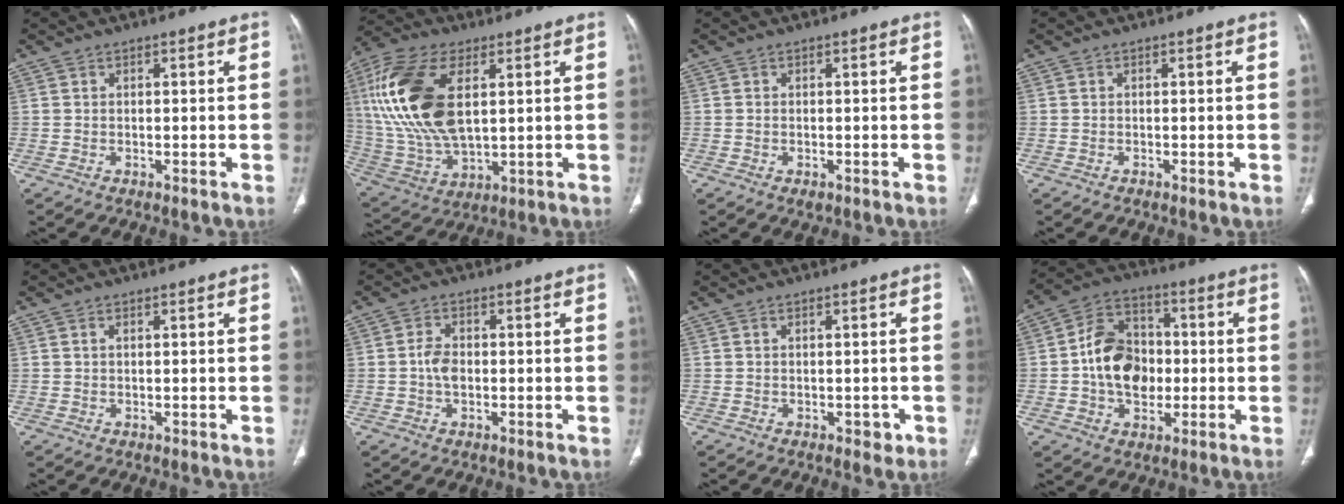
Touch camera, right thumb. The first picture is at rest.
{"total": 21.3, "force": [4.9, 11.0, 17.6], "torque": [-0.375, -0.011, 0.095]}
{"total": 1.0, "force": [-0.5, 0.5, 0.7], "torque": [-0.013, 0.001, -0.004]}
{"total": 0.0}
{"total": 0.6, "force": [0.3, 0.4, 0.4], "torque": [-0.010, 0.004, 0.006]}
{"total": 3.6, "force": [-0.4, 2.3, 2.6], "torque": [-0.049, 0.008, -0.011]}
{"total": 1.8, "force": [-0.7, 1.1, 1.2], "torque": [-0.007, 0.001, -0.005]}
{"total": 13.5, "force": [-0.8, 10.1, 8.9], "torque": [-0.122, 0.026, -0.019]}